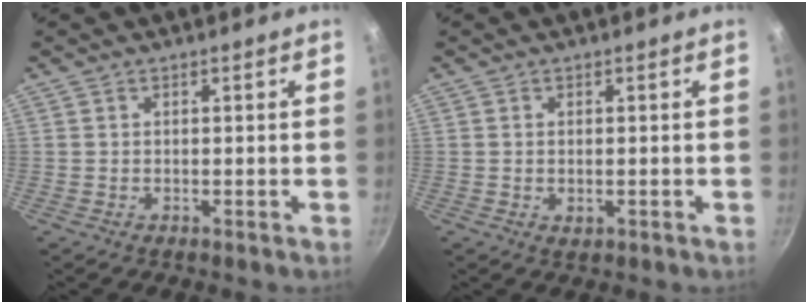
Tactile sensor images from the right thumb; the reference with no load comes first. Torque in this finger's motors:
{"motor_torque": [-0.30, 0.09, -0.26, 0.19, -0.06]}